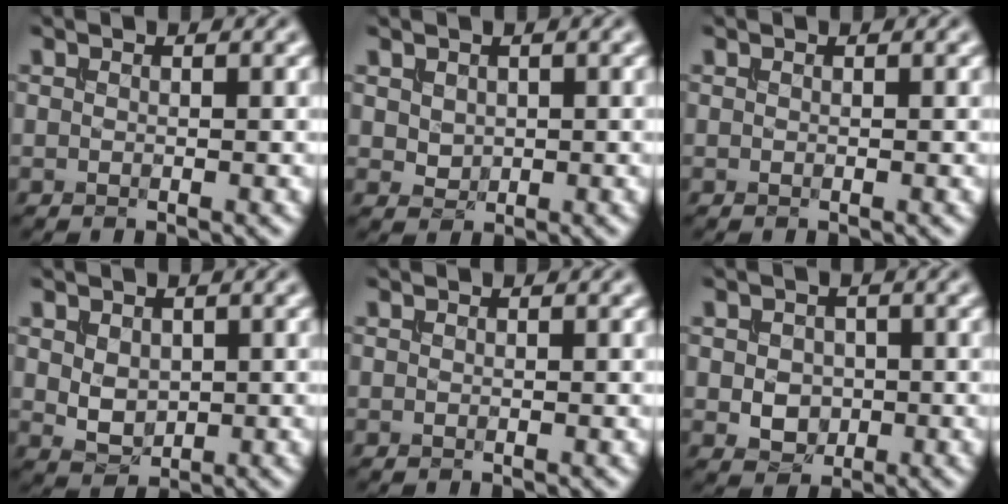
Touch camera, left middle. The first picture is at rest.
{"total": 1.1, "force": [0.3, 0.9, 0.5], "torque": [-0.015, -0.005, 0.012]}
{"total": 0.0}
{"total": 2.3, "force": [0.4, 1.7, 1.5], "torque": [-0.034, -0.005, 0.011]}
{"total": 0.0}
{"total": 2.7, "force": [-0.3, 2.2, 1.6], "torque": [-0.025, -0.004, -0.007]}